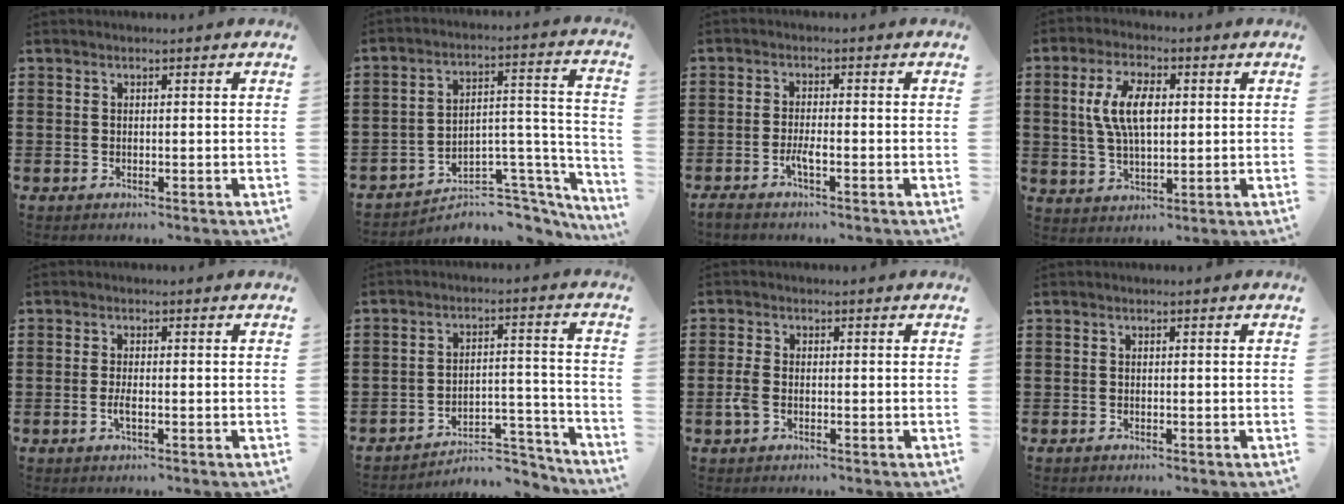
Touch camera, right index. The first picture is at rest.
{"total": 5.2, "force": [-4.3, 1.9, 2.2], "torque": [-0.041, -0.004, -0.083]}
{"total": 2.6, "force": [-1.4, 0.4, 2.2], "torque": [-0.051, -0.006, -0.030]}
{"total": 8.0, "force": [1.3, 3.8, 6.9], "torque": [-0.146, 0.012, 0.019]}
{"total": 2.0, "force": [-0.7, 0.4, 1.9], "torque": [-0.041, -0.005, -0.014]}
{"total": 5.9, "force": [-5.4, 1.4, 1.9], "torque": [-0.029, 0.011, -0.106]}
{"total": 2.6, "force": [-0.9, 1.3, 2.0], "torque": [-0.059, -0.007, -0.023]}
{"total": 0.0}